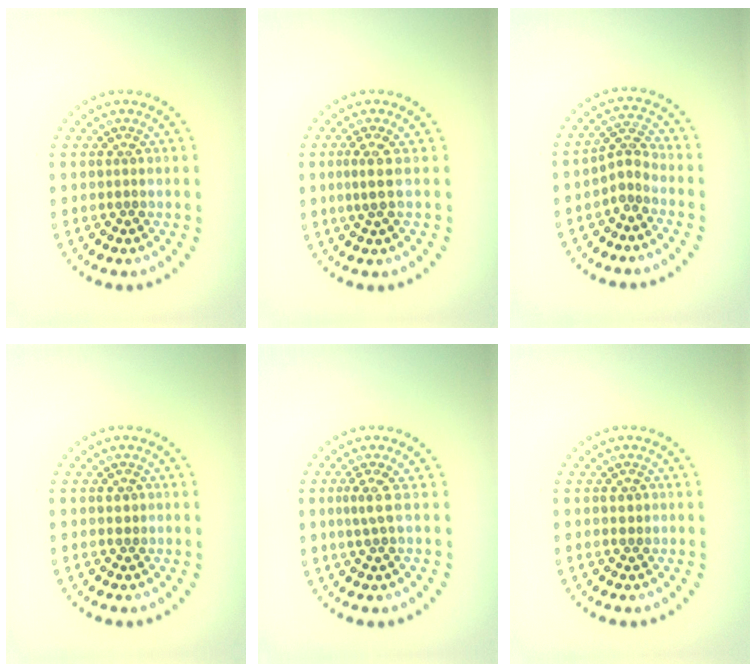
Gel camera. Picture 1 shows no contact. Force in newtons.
{"total": 1.8, "press": 1.4, "slide": 1.2}
{"total": 2.0, "press": 1.3, "slide": 1.5}
{"total": 0.8, "press": 0.8, "slide": 0.1}
{"total": 1.8, "press": 1.4, "slide": 1.2}
{"total": 0.8, "press": 0.8, "slide": 0.1}